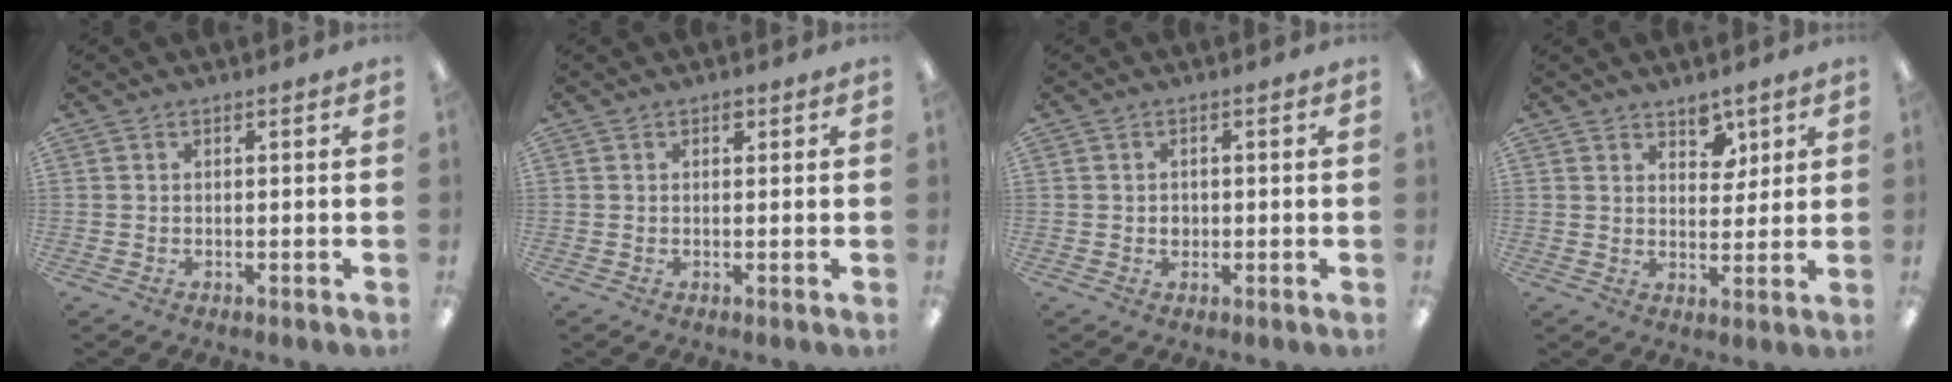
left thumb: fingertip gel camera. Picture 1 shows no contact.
{"total": 1.4, "force": [0.8, 0.9, 0.8], "torque": [-0.007, 0.000, 0.012]}
{"total": 1.5, "force": [0.1, 1.4, 0.6], "torque": [-0.004, 0.001, -0.002]}
{"total": 5.5, "force": [4.1, 3.2, 1.8], "torque": [0.001, -0.024, 0.067]}